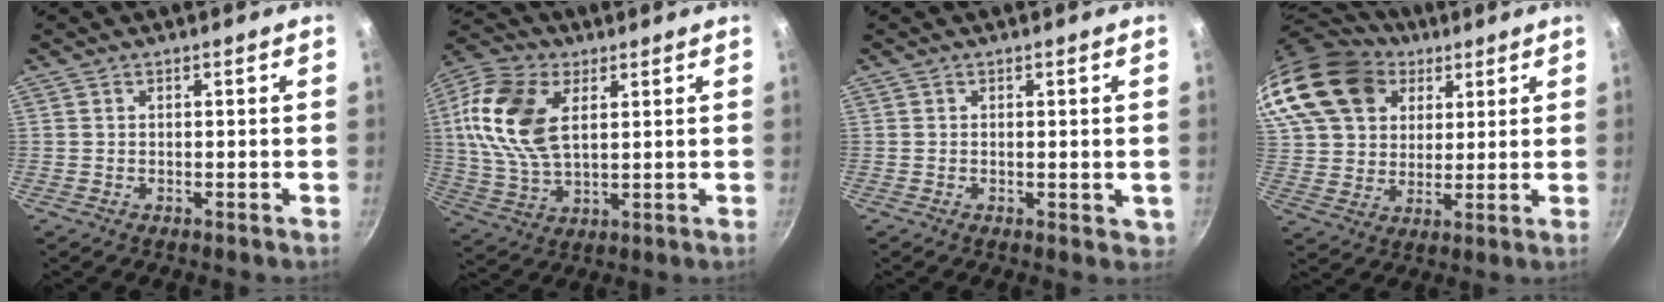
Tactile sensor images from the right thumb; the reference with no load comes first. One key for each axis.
{"total": 16.2, "fx": 4.1, "fy": 9.5, "fz": 12.5, "tx": -0.238, "ty": -0.003, "tz": 0.077}
{"total": 2.0, "fx": 0.0, "fy": 1.0, "fz": 1.7, "tx": -0.018, "ty": -0.005, "tz": 0.000}
{"total": 24.8, "fx": 11.5, "fy": 18.3, "fz": 12.2, "tx": -0.266, "ty": 0.019, "tz": 0.214}